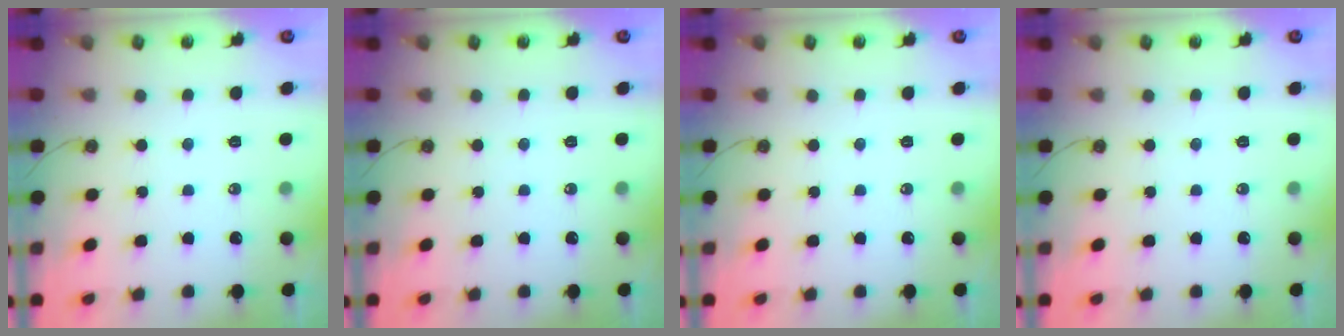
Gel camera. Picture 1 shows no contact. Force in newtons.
{"total": 0.0}
{"total": 0.0}
{"total": 0.0}